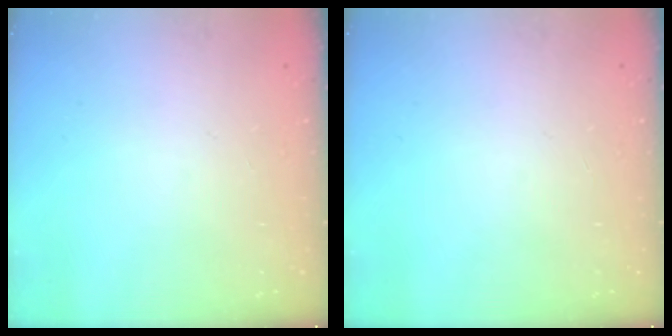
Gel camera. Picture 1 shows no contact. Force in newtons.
{"total": 0.0}